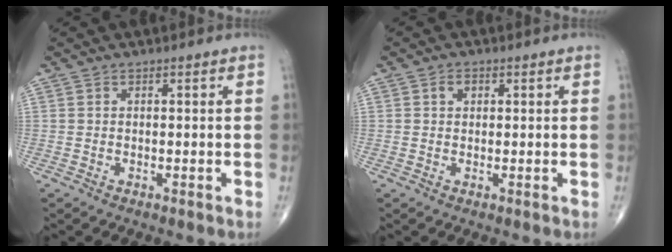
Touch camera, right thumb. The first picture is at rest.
{"total": 1.4, "force": [0.5, 1.1, 0.8], "torque": [-0.011, 0.002, 0.007]}